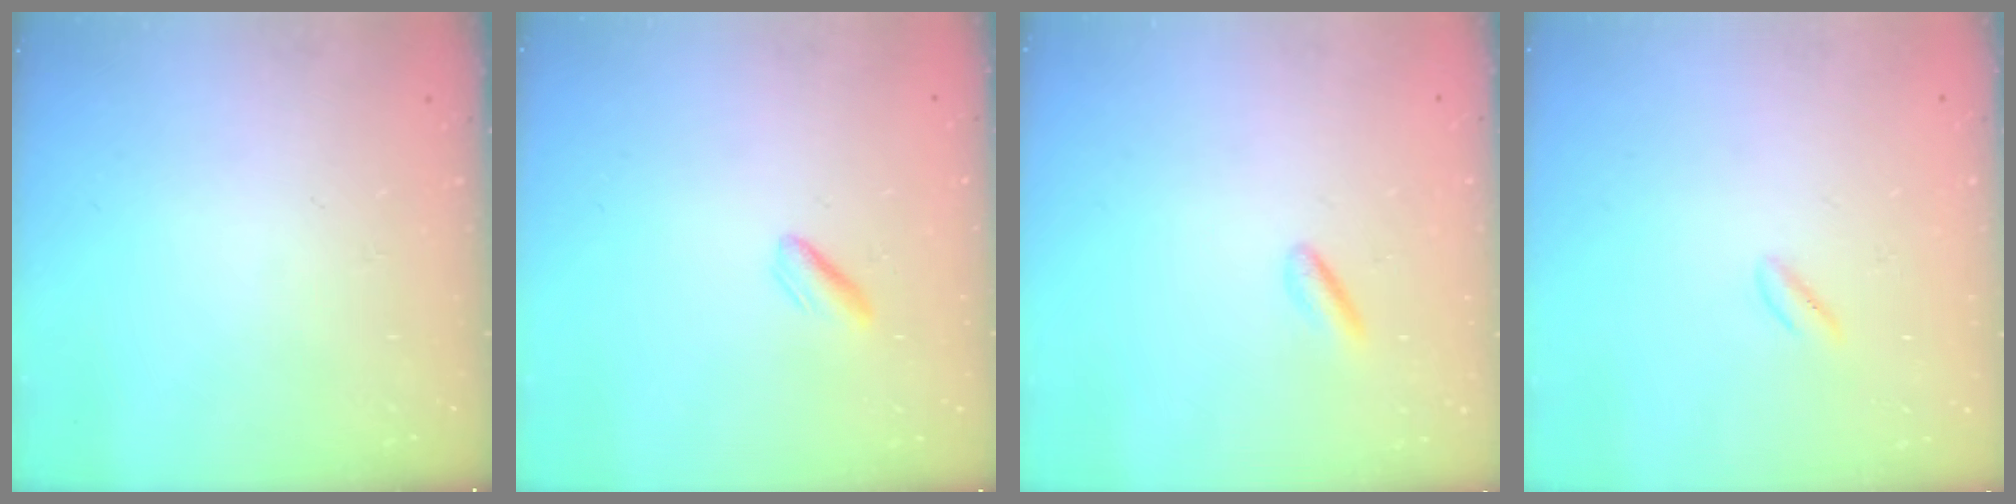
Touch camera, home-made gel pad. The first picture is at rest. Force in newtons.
{"total": 2.1, "press": 2.0, "slide": 0.7}
{"total": 1.0, "press": 0.8, "slide": 0.6}
{"total": 0.7, "press": 0.3, "slide": 0.6}